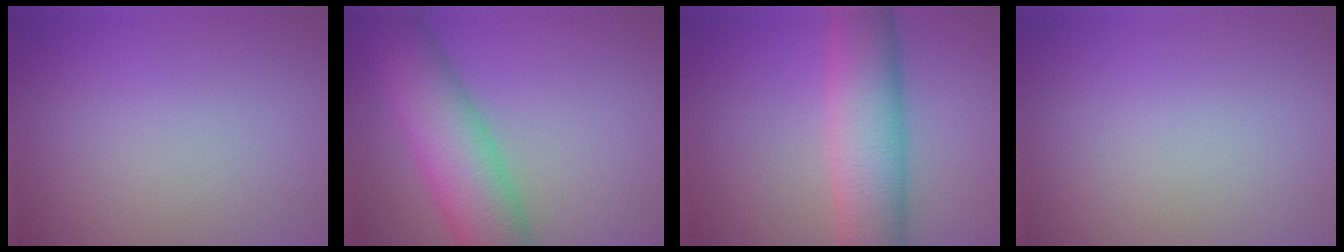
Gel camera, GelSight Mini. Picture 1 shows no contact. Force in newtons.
{"total": 9.2, "press": 9.2, "slide": 0.3}
{"total": 8.7, "press": 8.7, "slide": 0.4}
{"total": 0.0}